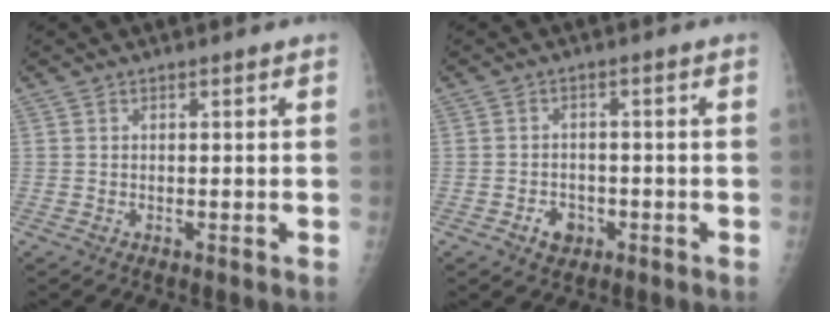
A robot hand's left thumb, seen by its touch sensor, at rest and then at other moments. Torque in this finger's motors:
{"motor_torque": [-0.32, 0.12, 0.10, -0.03, 0.00]}